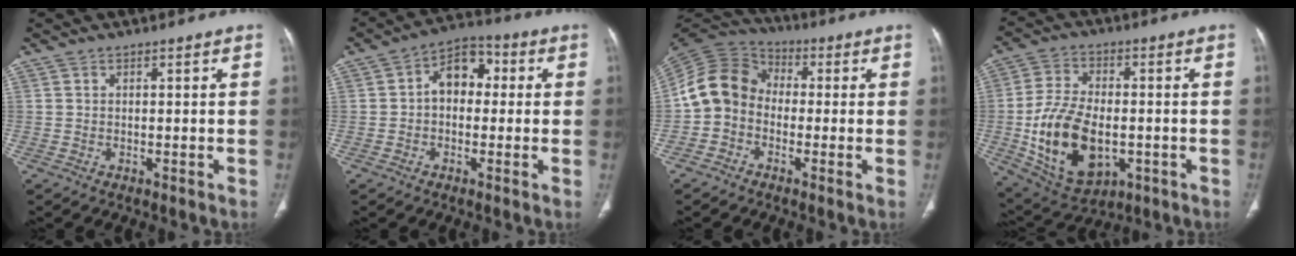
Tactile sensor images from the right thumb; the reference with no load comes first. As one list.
[{"total": 8.2, "force": [0.4, 5.8, 5.7], "torque": [-0.055, 0.031, -0.006]}, {"total": 10.5, "force": [-1.6, 8.9, 5.3], "torque": [-0.099, 0.037, -0.047]}, {"total": 17.0, "force": [-3.3, 10.2, 13.2], "torque": [-0.228, 0.003, -0.040]}]